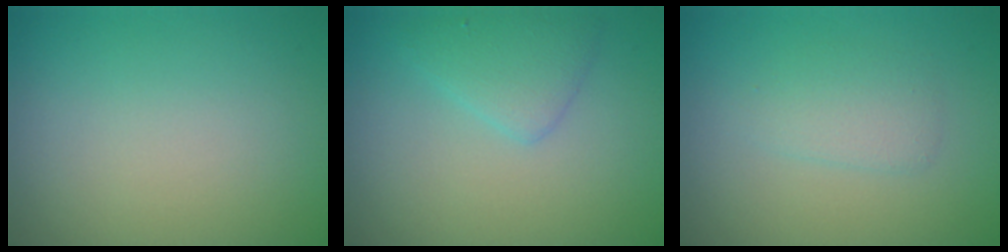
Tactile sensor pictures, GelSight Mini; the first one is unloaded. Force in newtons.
{"total": 2.5, "press": 2.5, "slide": 0.1}
{"total": 1.9, "press": 1.9, "slide": 0.0}